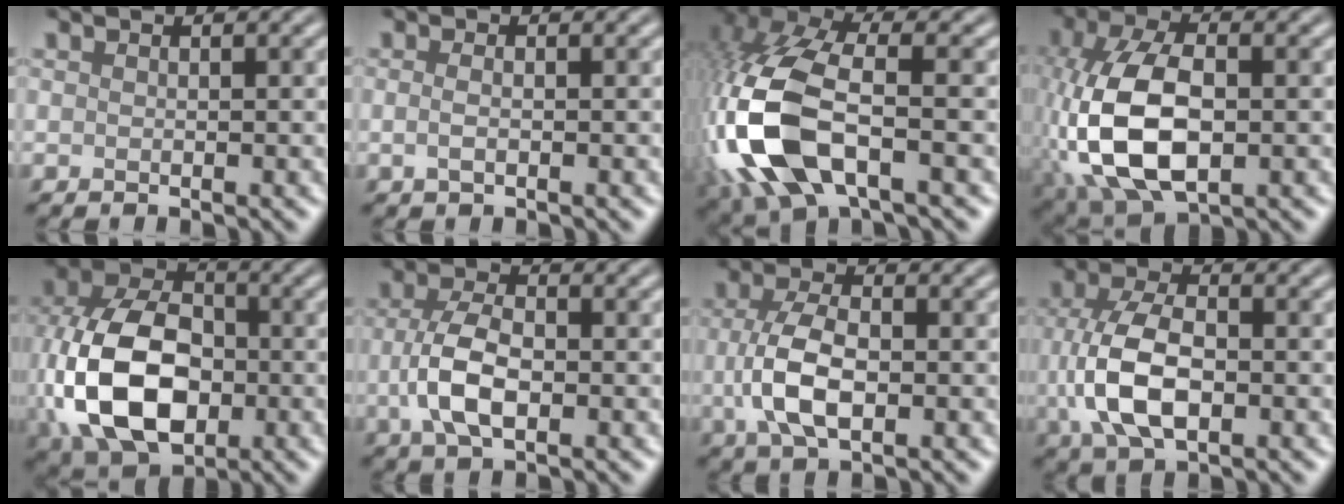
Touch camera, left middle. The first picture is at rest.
{"total": 1.1, "force": [-0.2, 0.5, 1.0], "torque": [-0.022, -0.002, -0.006]}
{"total": 12.4, "force": [-3.0, 5.8, 10.5], "torque": [-0.256, -0.001, -0.066]}
{"total": 11.9, "force": [-2.1, 6.7, 9.7], "torque": [-0.222, -0.004, -0.043]}
{"total": 13.6, "force": [-2.2, 9.3, 9.7], "torque": [-0.225, -0.018, -0.045]}
{"total": 4.8, "force": [-0.9, 2.5, 4.0], "torque": [-0.090, 0.001, -0.020]}
{"total": 5.4, "force": [-0.6, 2.8, 4.5], "torque": [-0.103, -0.001, -0.014]}
{"total": 7.2, "force": [-0.8, 4.1, 5.8], "torque": [-0.133, 0.001, -0.018]}